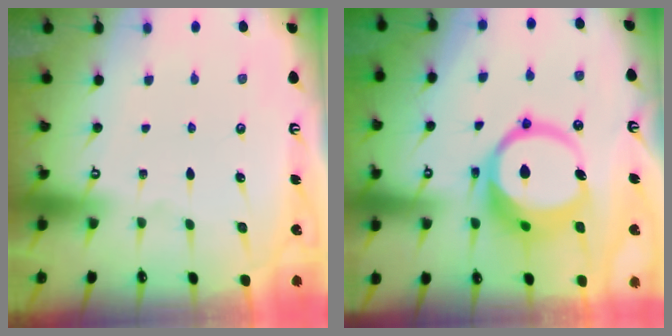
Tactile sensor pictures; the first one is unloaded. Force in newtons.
{"total": 14.9, "press": 14.8, "slide": 1.9}